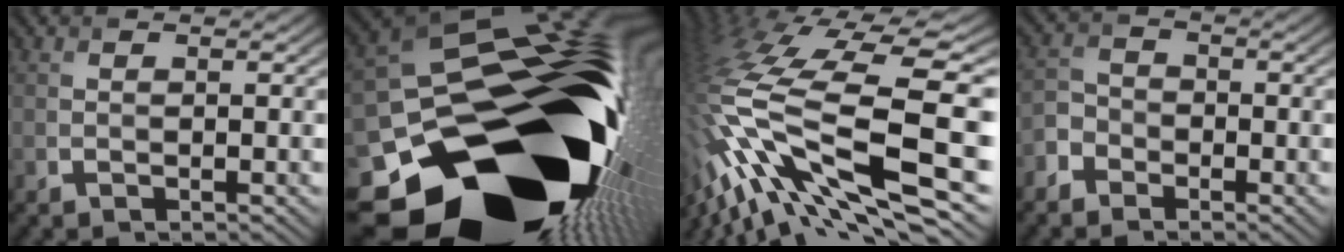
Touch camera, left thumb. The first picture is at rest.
{"total": 22.5, "force": [-8.4, 14.9, 14.6], "torque": [-0.264, -0.083, -0.107]}
{"total": 18.3, "force": [-5.0, 6.4, 16.4], "torque": [-0.359, -0.014, -0.086]}
{"total": 3.7, "force": [-2.7, 2.3, 0.9], "torque": [-0.025, -0.001, -0.063]}